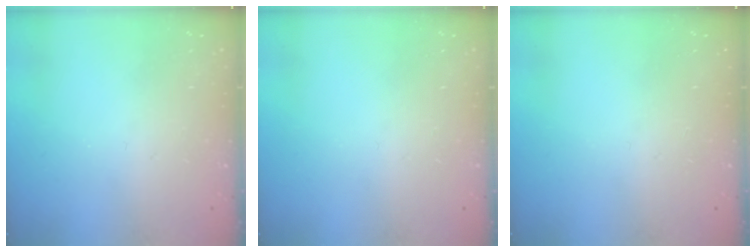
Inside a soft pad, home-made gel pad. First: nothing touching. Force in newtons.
{"total": 0.0}
{"total": 0.0}